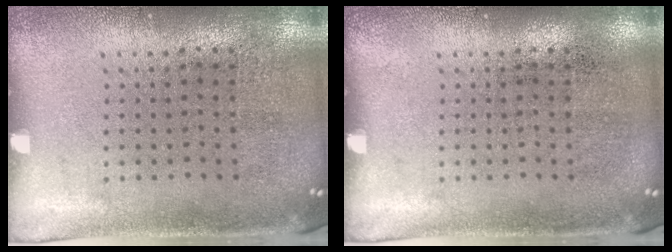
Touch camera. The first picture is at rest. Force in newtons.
{"total": 0.0}